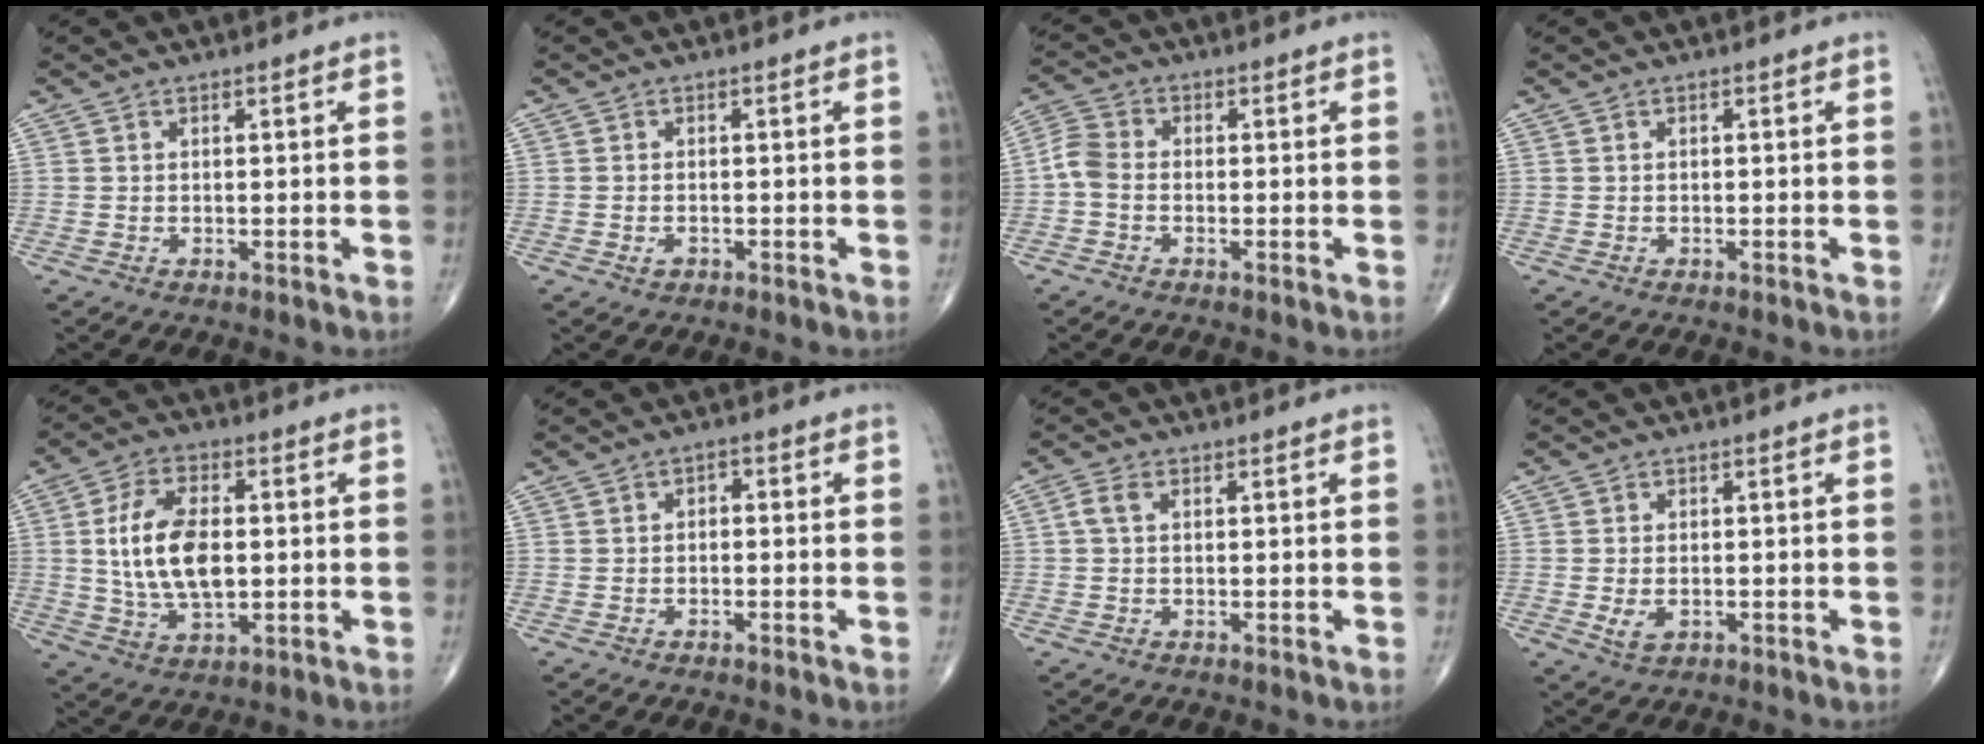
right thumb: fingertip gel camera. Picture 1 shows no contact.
{"total": 1.1, "force": [-0.5, 0.7, 0.6], "torque": [-0.010, 0.005, -0.008]}
{"total": 4.1, "force": [-1.0, 2.9, 2.8], "torque": [-0.061, 0.011, -0.033]}
{"total": 0.0}
{"total": 13.3, "force": [0.7, 7.1, 11.3], "torque": [-0.209, 0.000, 0.015]}
{"total": 1.5, "force": [-0.2, 1.1, 1.0], "torque": [-0.004, 0.009, -0.011]}
{"total": 2.0, "force": [0.3, 1.2, 1.7], "torque": [-0.038, 0.006, 0.005]}
{"total": 3.0, "force": [-0.6, 1.9, 2.3], "torque": [-0.039, -0.002, -0.007]}